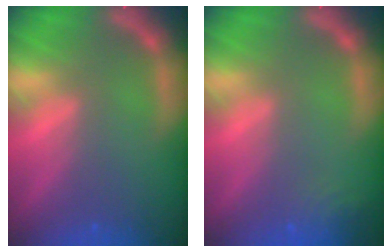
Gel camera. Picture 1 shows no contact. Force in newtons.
{"total": 3.0}